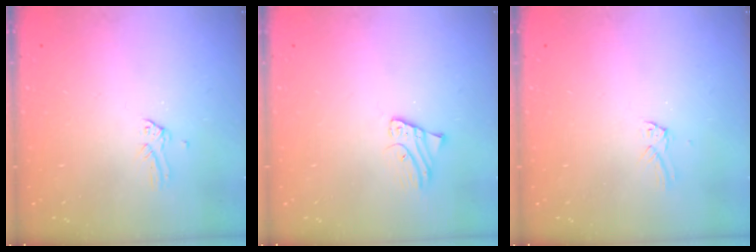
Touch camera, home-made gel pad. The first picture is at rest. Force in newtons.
{"total": 1.9, "press": 1.9, "slide": 0.2}
{"total": 1.5, "press": 1.5, "slide": 0.1}